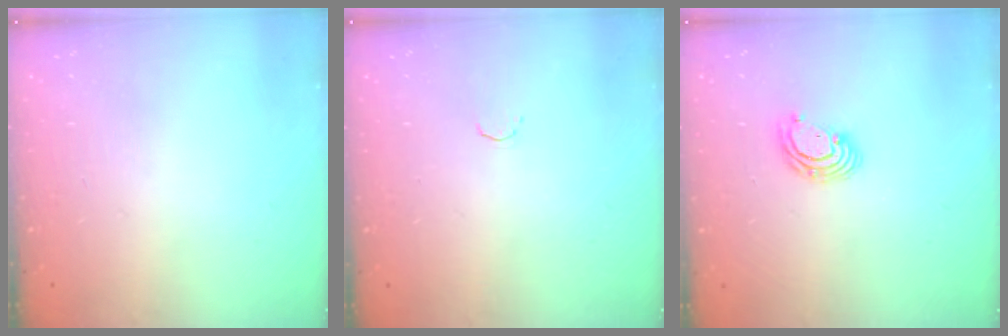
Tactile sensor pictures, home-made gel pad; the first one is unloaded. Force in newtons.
{"total": 1.7, "press": 1.6, "slide": 0.5}
{"total": 5.3, "press": 5.3, "slide": 0.2}